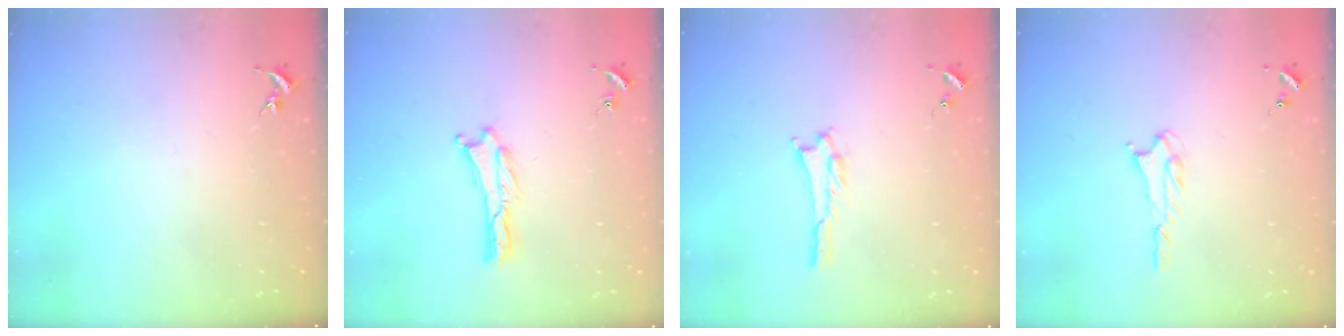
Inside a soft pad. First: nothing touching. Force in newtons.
{"total": 0.0}
{"total": 1.1, "press": 1.0, "slide": 0.1}
{"total": 1.8, "press": 1.7, "slide": 0.3}